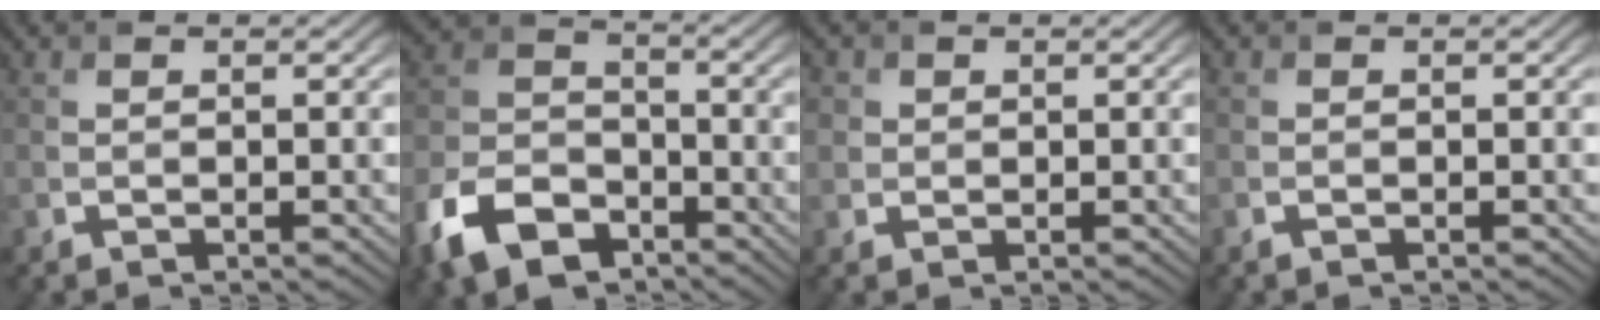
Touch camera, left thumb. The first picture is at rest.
{"total": 10.7, "force": [-6.3, 6.1, 6.1], "torque": [-0.151, -0.011, -0.136]}
{"total": 2.0, "force": [0.6, 1.9, 0.2], "torque": [-0.012, 0.006, 0.011]}
{"total": 0.0}